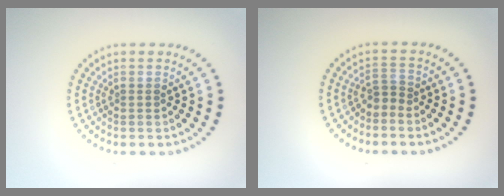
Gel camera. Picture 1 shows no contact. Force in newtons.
{"total": 1.4, "press": 0.9, "slide": 1.1}